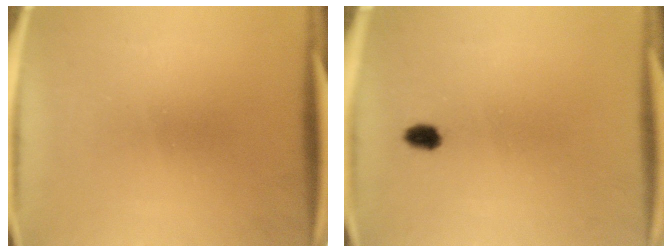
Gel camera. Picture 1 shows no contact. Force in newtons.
{"total": 2.2}